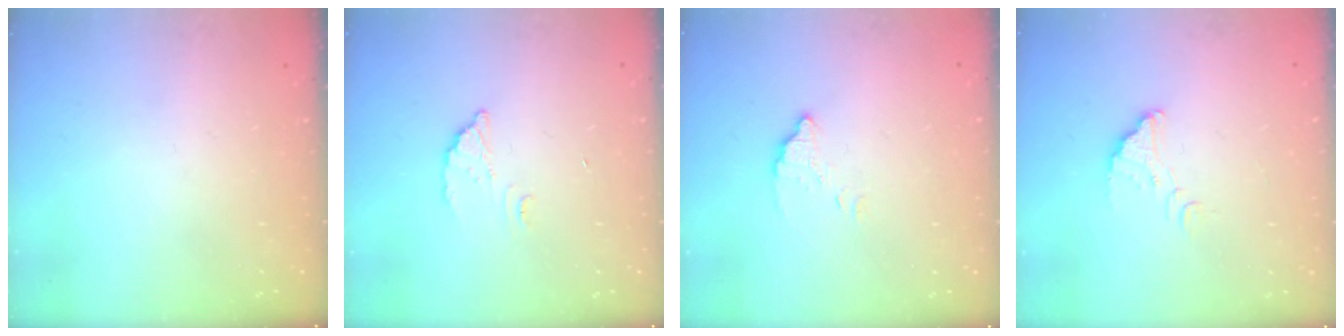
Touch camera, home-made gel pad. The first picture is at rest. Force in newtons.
{"total": 2.8, "press": 2.8, "slide": 0.2}
{"total": 2.6, "press": 2.6, "slide": 0.0}
{"total": 3.0, "press": 3.0, "slide": 0.1}